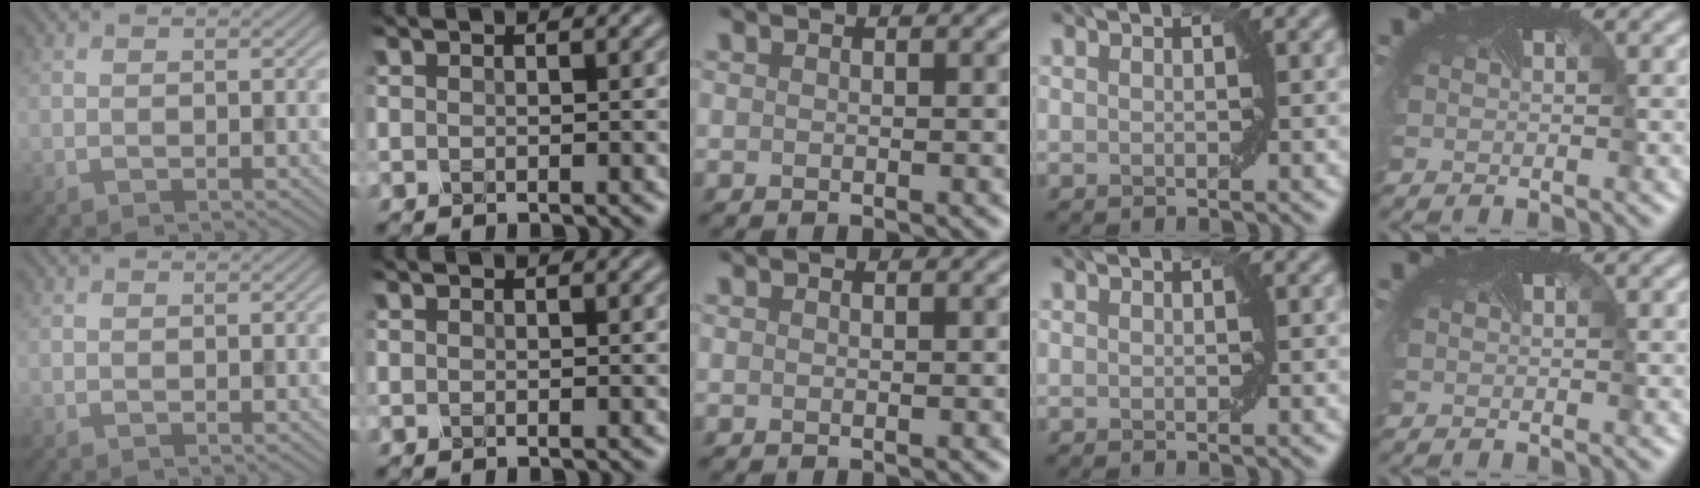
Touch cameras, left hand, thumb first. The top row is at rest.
{}